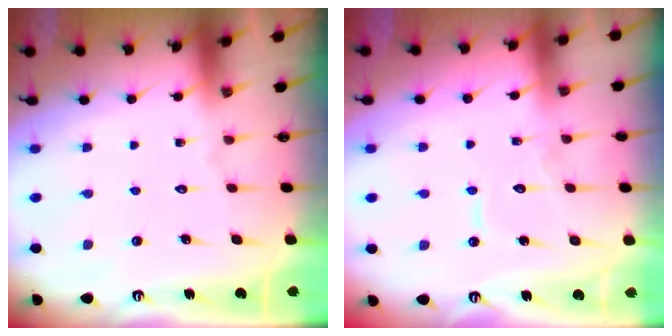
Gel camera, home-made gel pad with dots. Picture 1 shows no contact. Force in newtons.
{"total": 5.9, "press": 5.8, "slide": 0.6}